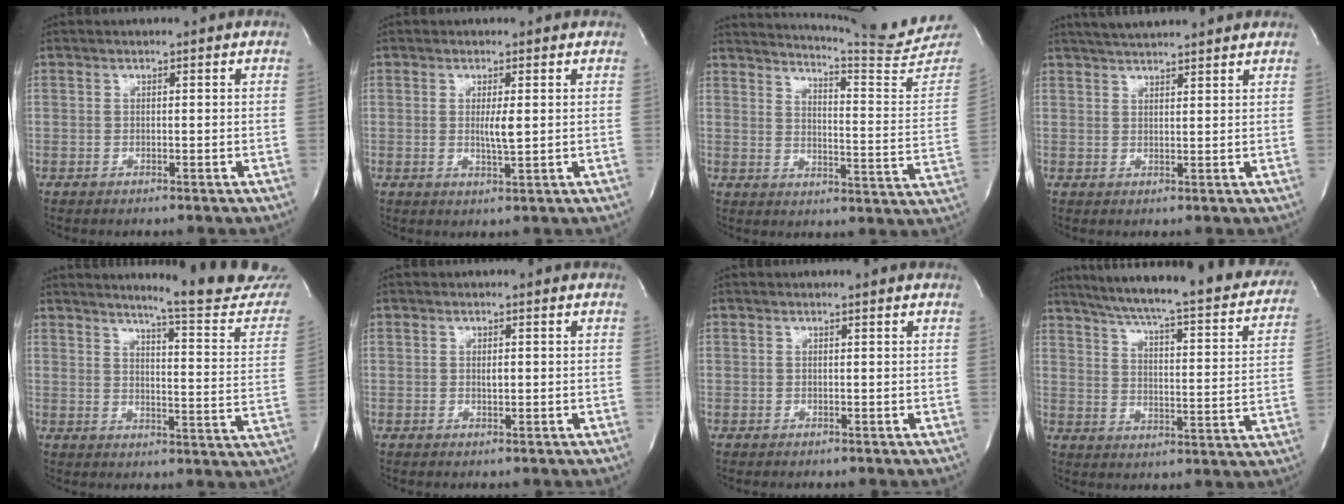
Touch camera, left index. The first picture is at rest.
{"total": 2.6, "force": [0.1, 0.1, 2.6], "torque": [-0.051, -0.009, 0.002]}
{"total": 16.6, "force": [16.0, -1.5, 4.0], "torque": [-0.072, -0.114, 0.192]}
{"total": 8.1, "force": [7.4, 0.3, 3.3], "torque": [-0.061, 0.028, 0.105]}
{"total": 17.0, "force": [15.9, -0.6, 5.9], "torque": [-0.082, -0.111, 0.180]}
{"total": 0.8, "force": [-0.1, 0.3, 0.7], "torque": [-0.013, -0.006, -0.001]}
{"total": 0.8, "force": [0.8, -0.2, 0.2], "torque": [-0.013, -0.001, 0.010]}
{"total": 29.1, "force": [24.3, 4.5, 15.5], "torque": [-0.234, -0.045, 0.296]}